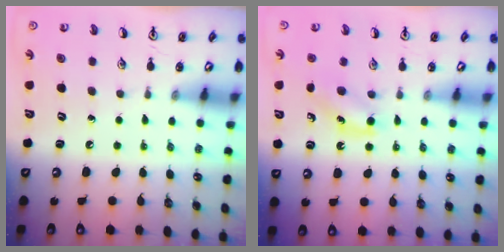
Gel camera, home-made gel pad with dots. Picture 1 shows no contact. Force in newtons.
{"total": 5.2, "press": 5.0, "slide": 1.6}